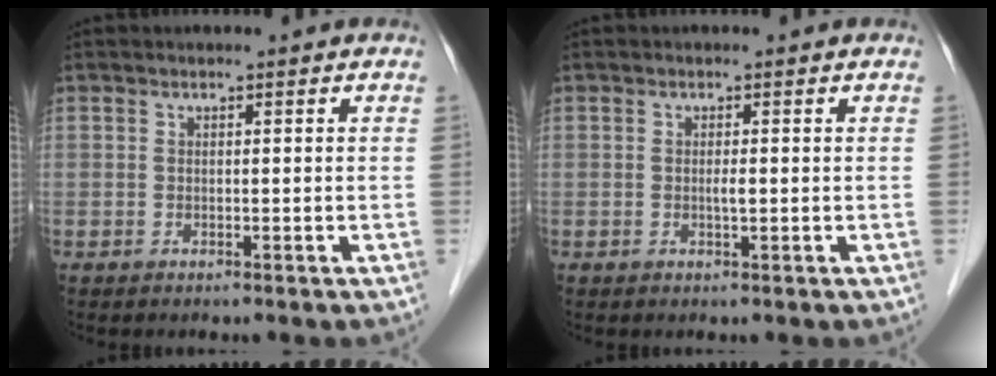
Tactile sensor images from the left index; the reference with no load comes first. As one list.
[{"total": 0.9, "force": [-0.2, 0.0, 0.8], "torque": [-0.018, -0.005, -0.004]}]